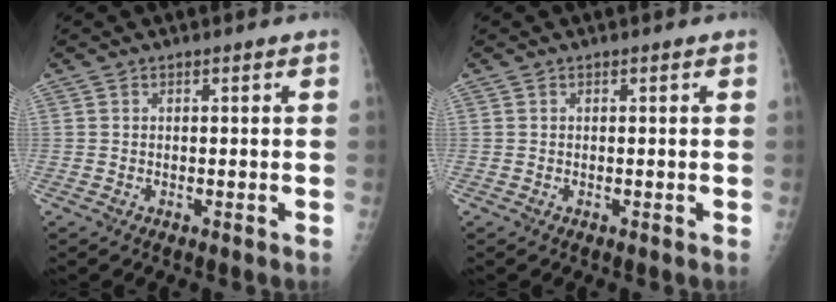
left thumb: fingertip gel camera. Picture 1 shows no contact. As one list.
[{"total": 0.0}]